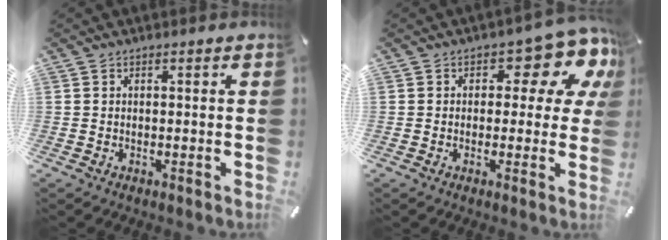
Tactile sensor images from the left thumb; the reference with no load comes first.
{"total": 11.1, "force": [4.6, 5.8, 8.3], "torque": [-0.091, -0.040, 0.076]}